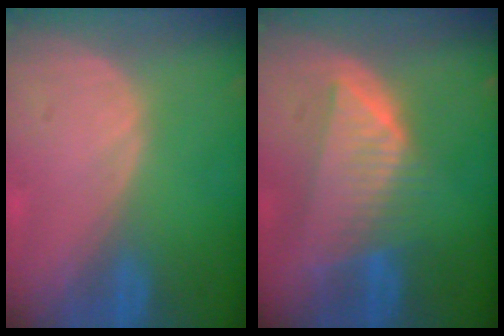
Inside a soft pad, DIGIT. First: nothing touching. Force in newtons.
{"total": 7.5, "press": 6.9, "slide": 2.7}